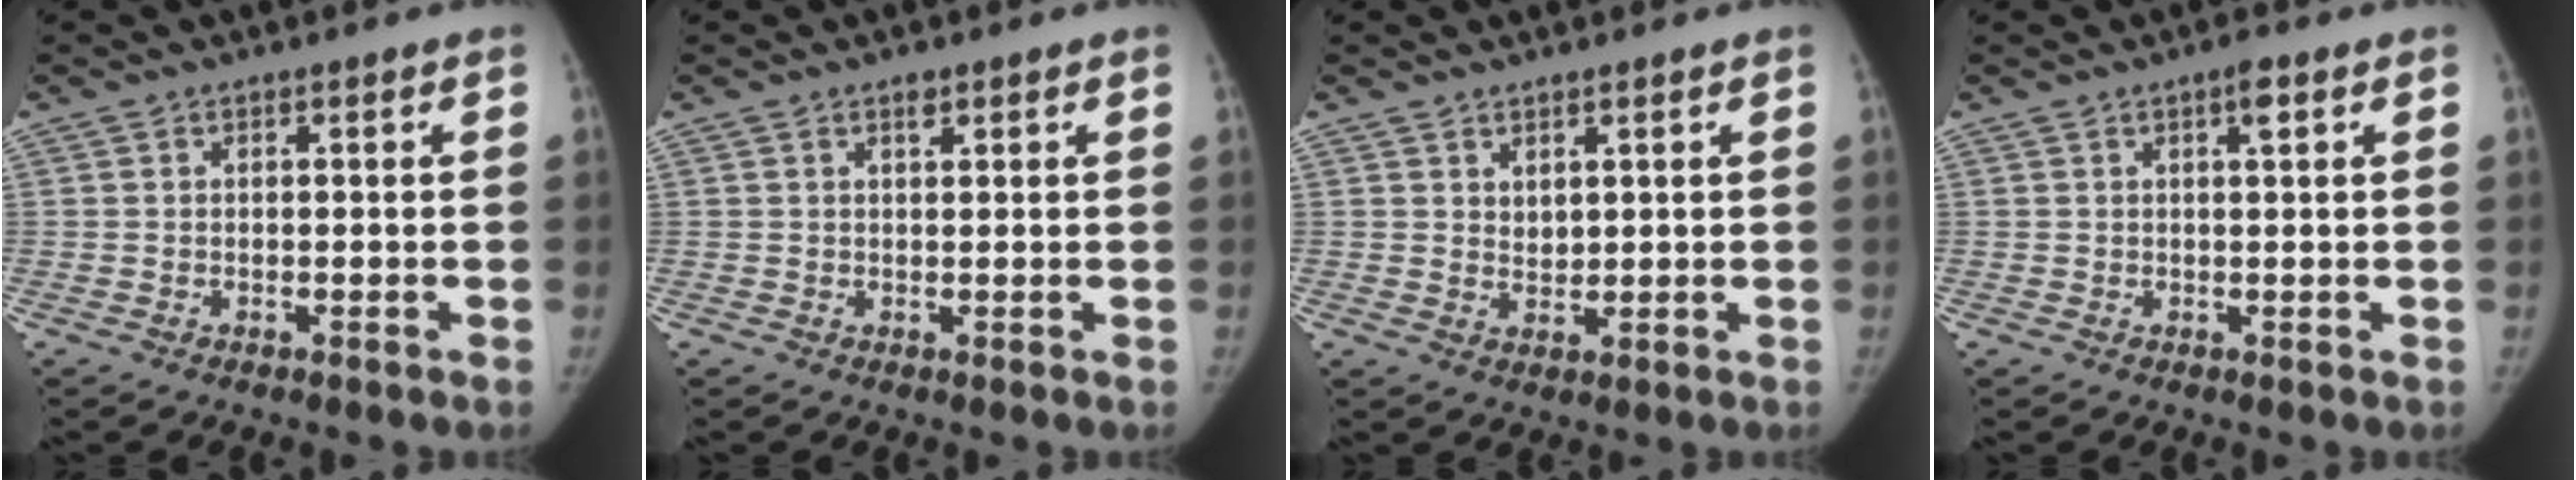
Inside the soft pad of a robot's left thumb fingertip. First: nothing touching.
{"total": 1.5, "force": [1.0, 0.6, 0.9], "torque": [-0.009, -0.004, 0.015]}
{"total": 2.3, "force": [1.4, 1.3, 1.2], "torque": [-0.012, -0.015, 0.032]}
{"total": 2.3, "force": [1.1, 0.5, 2.0], "torque": [-0.029, -0.001, 0.015]}